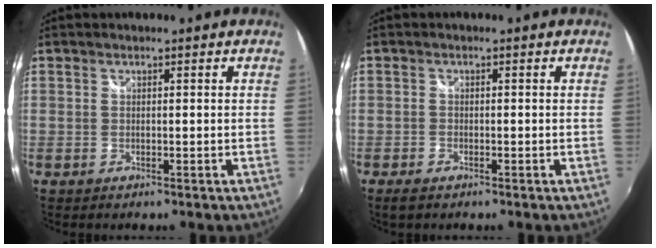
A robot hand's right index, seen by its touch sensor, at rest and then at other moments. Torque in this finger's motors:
{"motor_torque": [0.04, -0.06, 0.10, 0.01]}